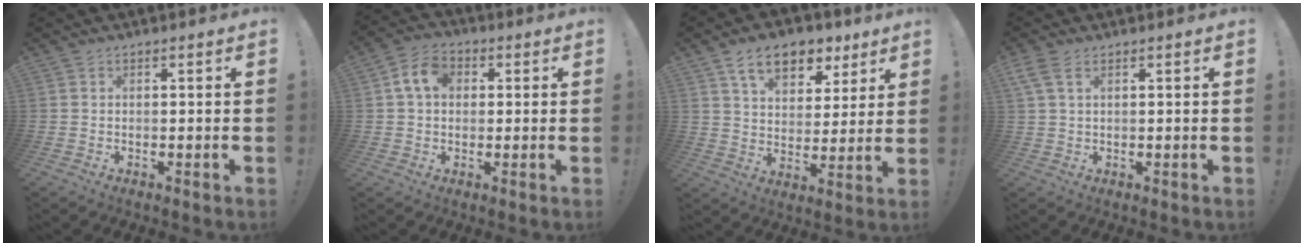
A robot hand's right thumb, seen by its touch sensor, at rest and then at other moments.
{"total": 8.6, "force": [2.1, 6.4, 5.4], "torque": [-0.088, 0.013, 0.042]}
{"total": 13.3, "force": [8.2, 7.9, 7.0], "torque": [-0.107, -0.037, 0.148]}
{"total": 4.5, "force": [2.3, 2.2, 3.2], "torque": [-0.067, 0.002, 0.047]}